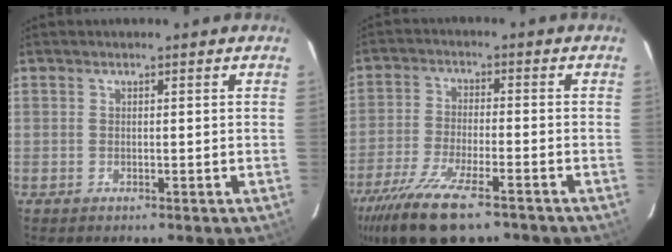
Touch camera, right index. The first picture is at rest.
{"total": 15.0, "force": [-10.6, 4.1, 9.8], "torque": [-0.216, -0.049, -0.193]}